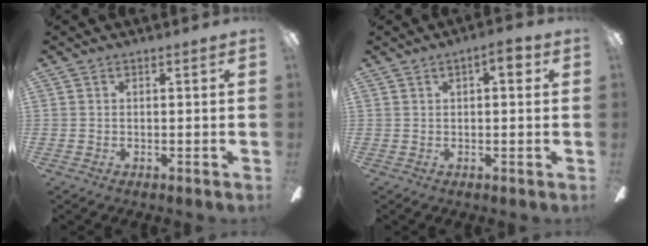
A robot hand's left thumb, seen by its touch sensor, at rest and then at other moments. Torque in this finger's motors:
{"motor_torque": [-0.02, 0.10, 0.01, 0.06, 0.03]}